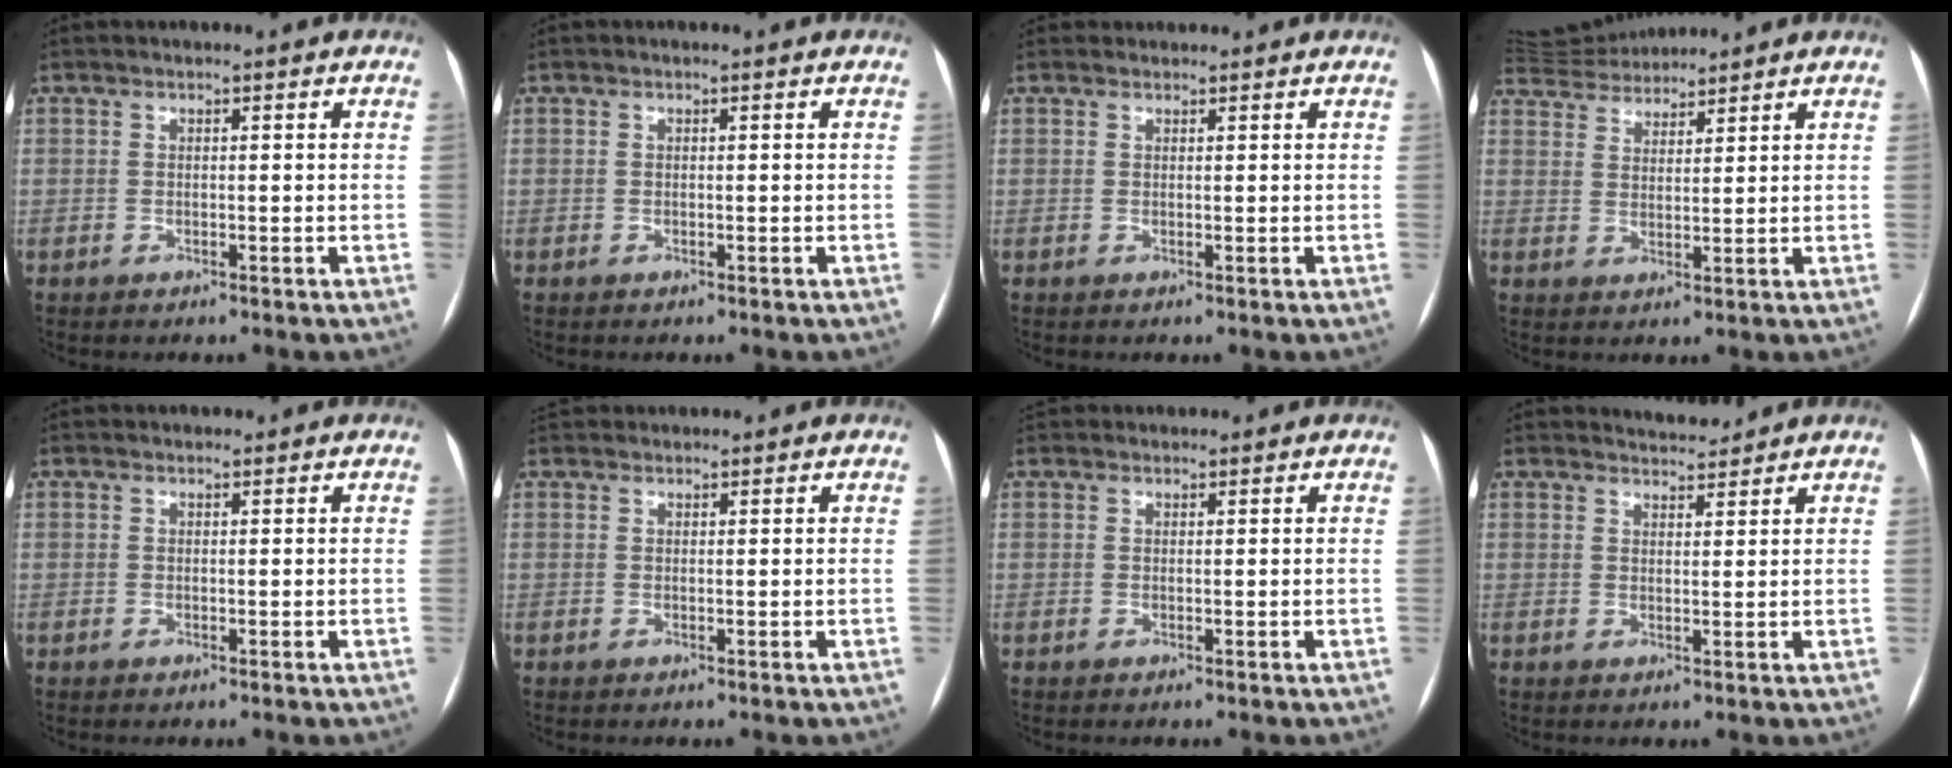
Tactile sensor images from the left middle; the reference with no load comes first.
{"total": 0.0}
{"total": 1.0, "force": [0.9, 0.3, -0.2], "torque": [0.001, 0.015, 0.017]}
{"total": 7.2, "force": [7.1, 0.7, 0.8], "torque": [-0.024, 0.026, 0.130]}
{"total": 0.9, "force": [0.8, 0.3, 0.0], "torque": [-0.004, 0.009, 0.013]}
{"total": 3.5, "force": [3.3, 1.1, 0.5], "torque": [-0.005, 0.037, 0.056]}
{"total": 2.2, "force": [2.1, 0.8, 0.1], "torque": [0.003, 0.027, 0.033]}
{"total": 3.0, "force": [3.0, 0.1, -0.2], "torque": [-0.004, 0.004, 0.050]}